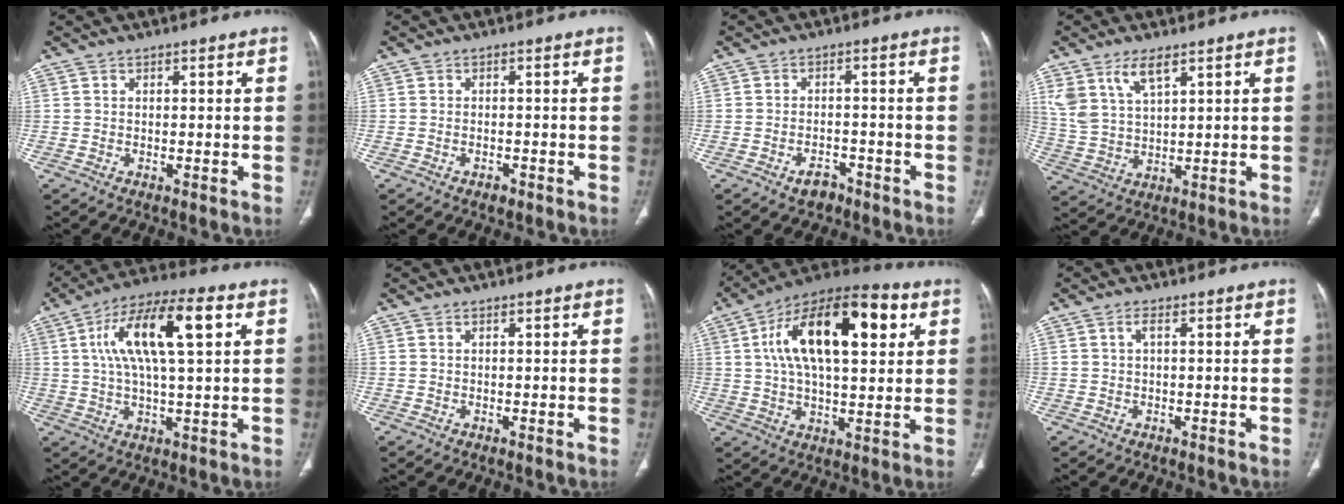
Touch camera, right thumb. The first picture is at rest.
{"total": 1.3, "force": [-1.0, 0.7, 0.6], "torque": [-0.012, 0.005, -0.012]}
{"total": 3.4, "force": [-2.5, 1.9, 1.3], "torque": [-0.018, 0.018, -0.033]}
{"total": 7.8, "force": [4.7, 3.2, 5.4], "torque": [-0.109, -0.017, 0.104]}
{"total": 15.8, "force": [4.5, 4.8, 14.4], "torque": [-0.268, 0.017, 0.073]}
{"total": 0.0}
{"total": 22.7, "force": [6.6, 10.1, 19.2], "torque": [-0.310, 0.016, 0.098]}
{"total": 1.3, "force": [0.3, 0.4, 1.2], "torque": [-0.029, 0.006, 0.008]}